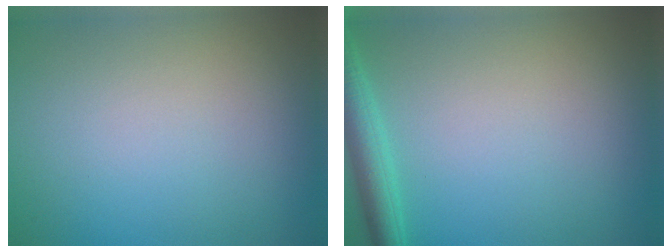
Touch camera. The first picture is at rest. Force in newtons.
{"total": 3.0, "press": 3.0, "slide": 0.2}